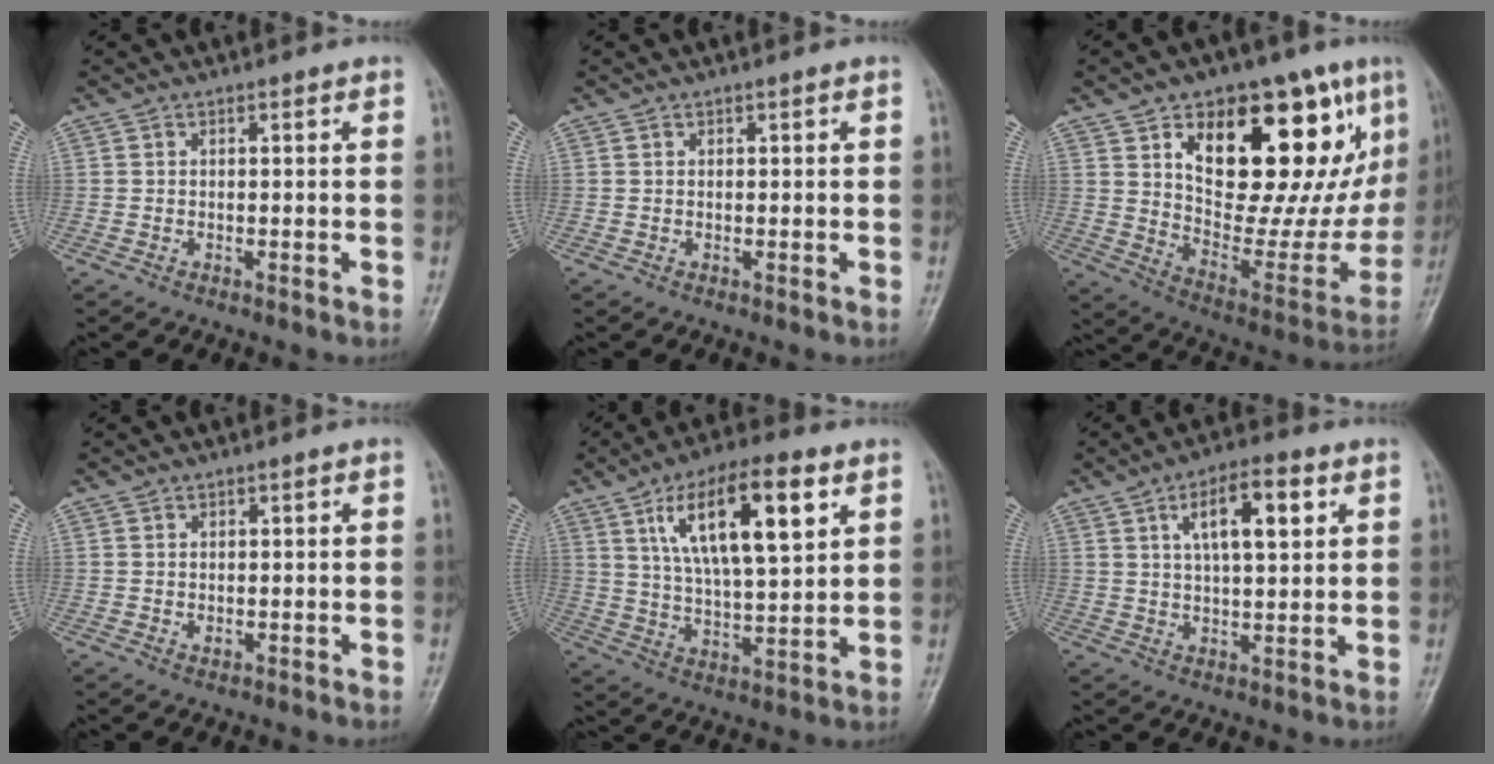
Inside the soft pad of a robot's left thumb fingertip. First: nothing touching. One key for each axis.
{"total": 0.0}
{"total": 29.5, "fx": 11.2, "fy": 13.8, "fz": 23.6, "tx": -0.292, "ty": -0.013, "tz": 0.185}
{"total": 1.1, "fx": 0.1, "fy": 0.9, "fz": 0.7, "tx": -0.008, "ty": 0.000, "tz": 0.004}
{"total": 17.2, "fx": 7.2, "fy": 6.1, "fz": 14.4, "tx": -0.228, "ty": -0.018, "tz": 0.126}
{"total": 10.2, "fx": 3.9, "fy": 4.0, "fz": 8.6, "tx": -0.124, "ty": -0.006, "tz": 0.063}